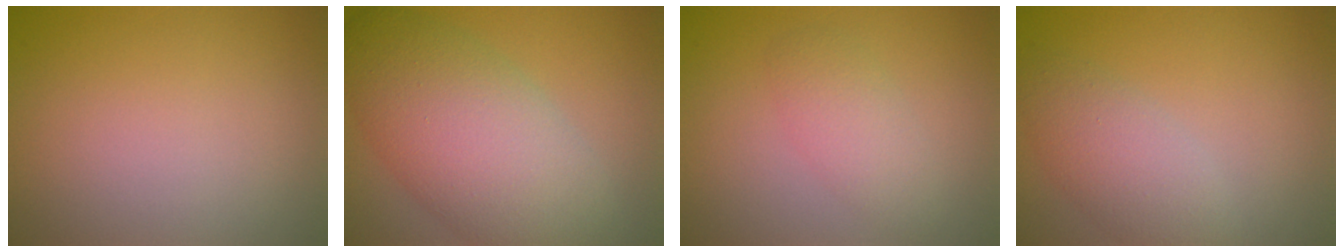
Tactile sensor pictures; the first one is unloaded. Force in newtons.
{"total": 9.9, "press": 9.9, "slide": 0.6}
{"total": 2.4, "press": 2.4, "slide": 0.1}
{"total": 3.6, "press": 3.6, "slide": 0.2}